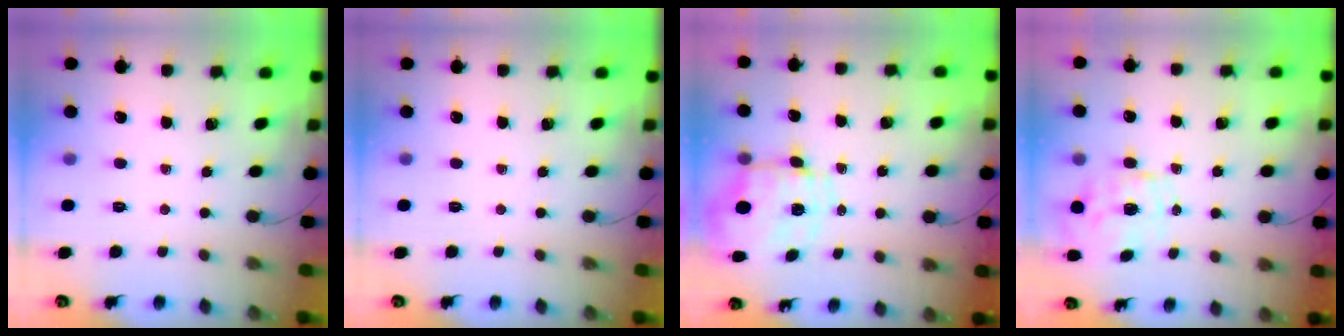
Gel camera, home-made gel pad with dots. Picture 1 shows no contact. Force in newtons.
{"total": 0.0}
{"total": 3.9, "press": 3.5, "slide": 1.6}
{"total": 1.6, "press": 1.4, "slide": 0.8}